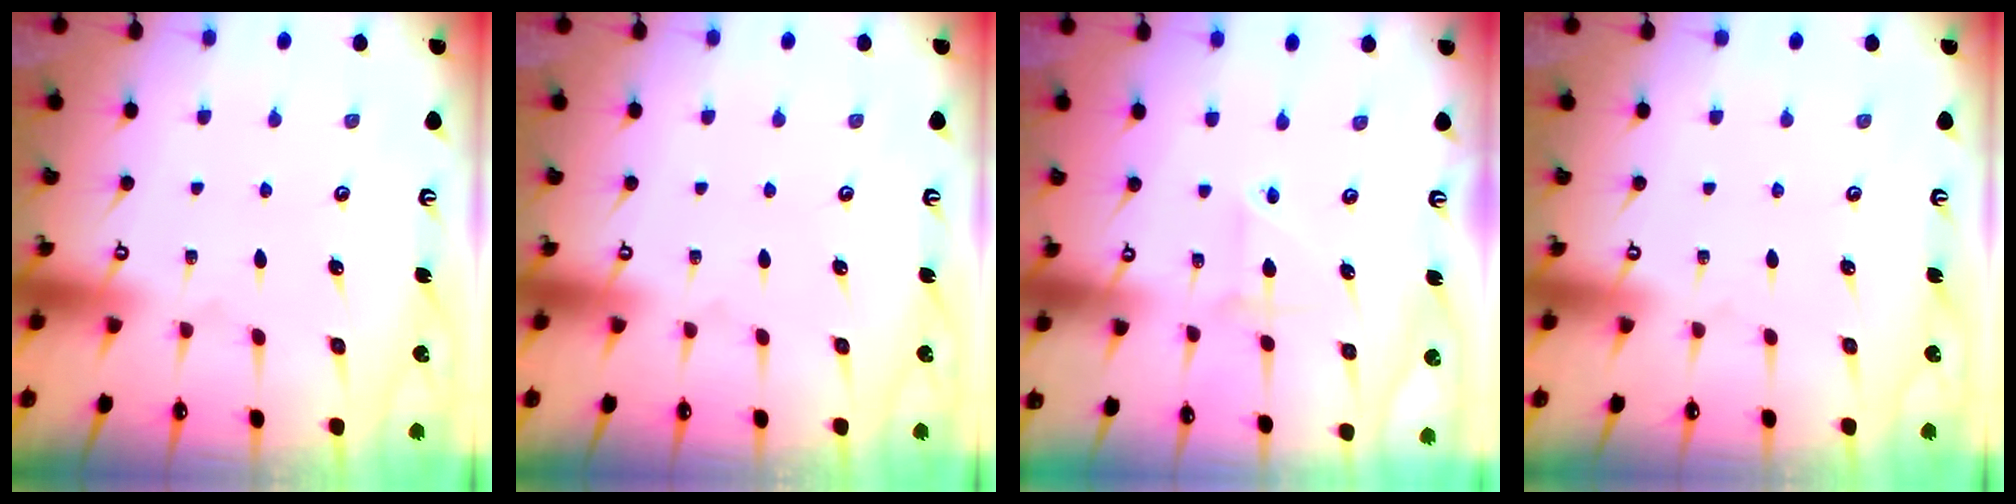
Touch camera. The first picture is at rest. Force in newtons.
{"total": 0.0}
{"total": 2.6, "press": 2.6, "slide": 0.3}
{"total": 0.0}